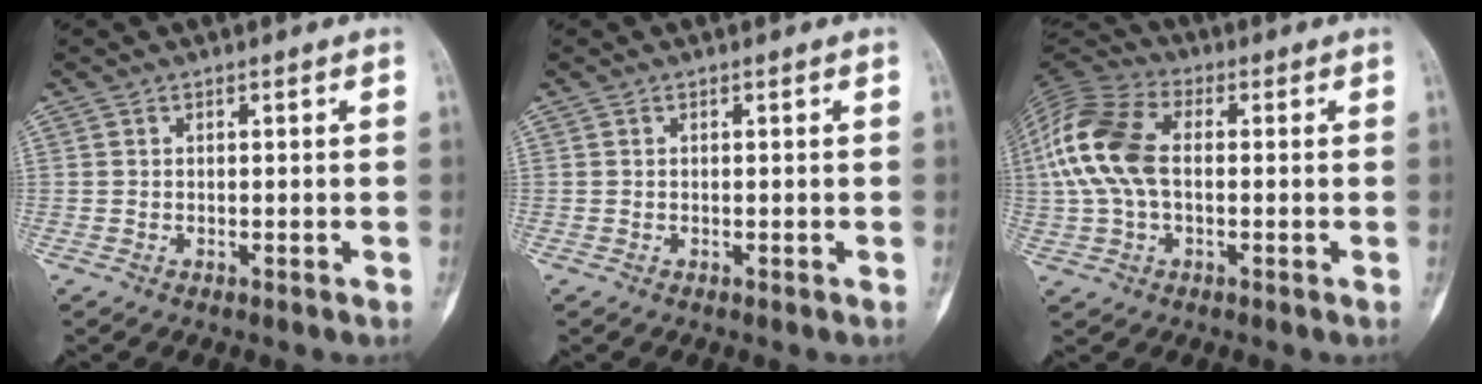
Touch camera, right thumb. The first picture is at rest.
{"total": 0.0}
{"total": 14.4, "force": [0.7, 8.8, 11.4], "torque": [-0.251, 0.030, 0.006]}